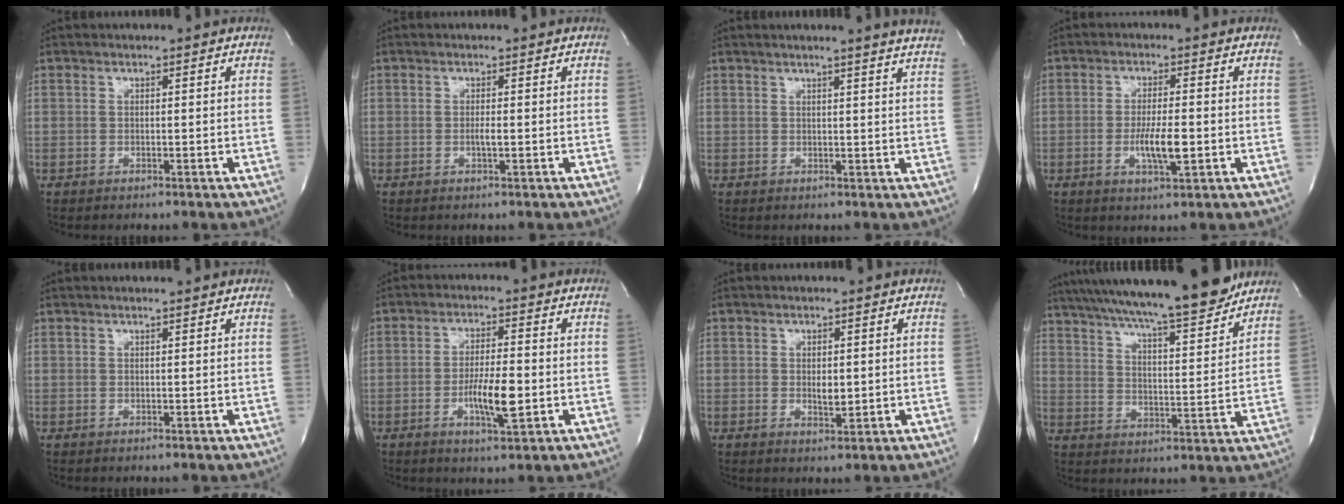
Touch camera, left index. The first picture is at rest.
{"total": 1.1, "force": [-0.2, 0.0, 1.0], "torque": [-0.023, -0.002, -0.003]}
{"total": 8.2, "force": [7.3, -1.4, 3.6], "torque": [-0.042, -0.020, 0.063]}
{"total": 5.4, "force": [-1.2, 0.8, 5.2], "torque": [-0.101, -0.008, -0.018]}
{"total": 1.8, "force": [1.8, 0.1, 0.5], "torque": [-0.010, 0.010, 0.024]}
{"total": 6.5, "force": [-1.6, 1.0, 6.2], "torque": [-0.114, -0.008, -0.026]}
{"total": 2.2, "force": [0.2, 1.0, 2.0], "torque": [-0.033, -0.005, 0.006]}
{"total": 21.2, "force": [18.5, 1.3, 10.3], "torque": [-0.173, 0.000, 0.276]}